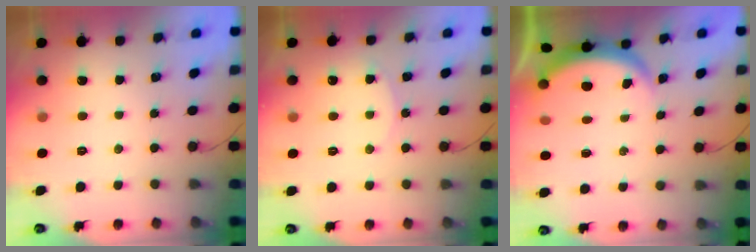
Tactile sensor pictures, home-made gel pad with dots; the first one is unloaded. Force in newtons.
{"total": 5.3, "press": 5.2, "slide": 0.6}
{"total": 3.8, "press": 3.8, "slide": 0.3}